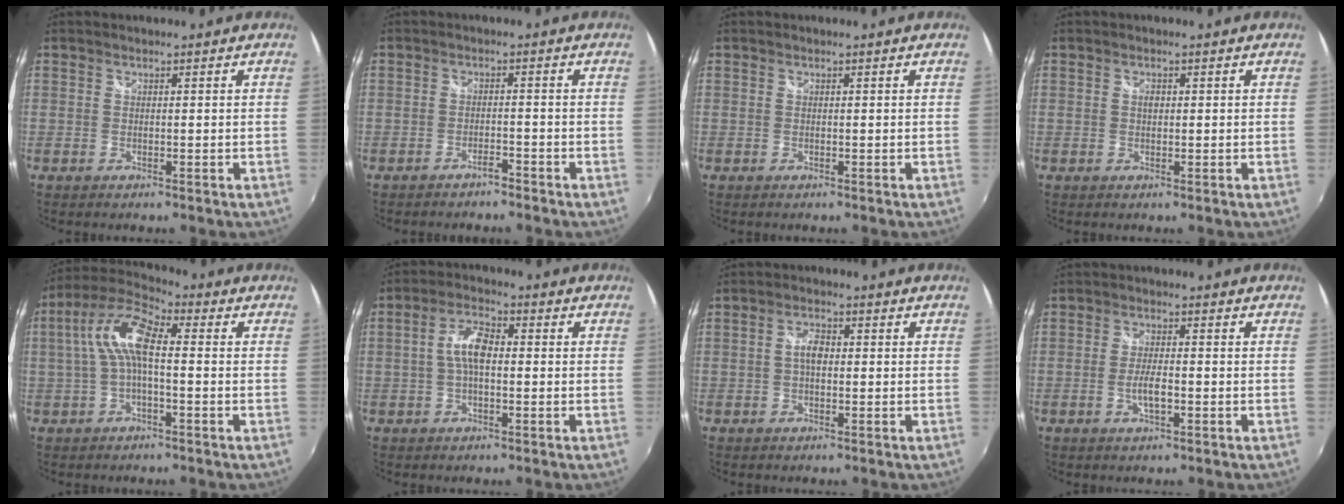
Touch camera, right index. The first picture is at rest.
{"total": 2.2, "force": [-2.1, 0.5, 0.7], "torque": [-0.020, 0.000, -0.033]}
{"total": 0.0}
{"total": 1.0, "force": [0.1, 0.7, 0.7], "torque": [-0.011, 0.003, 0.001]}
{"total": 9.7, "force": [0.4, 3.3, 9.1], "torque": [-0.190, 0.025, 0.004]}
{"total": 5.8, "force": [-0.3, 2.6, 5.2], "torque": [-0.105, 0.015, -0.007]}
{"total": 3.0, "force": [-0.1, 1.6, 2.5], "torque": [-0.047, 0.008, -0.003]}
{"total": 3.6, "force": [-1.2, 0.9, 3.3], "torque": [-0.068, -0.001, -0.022]}